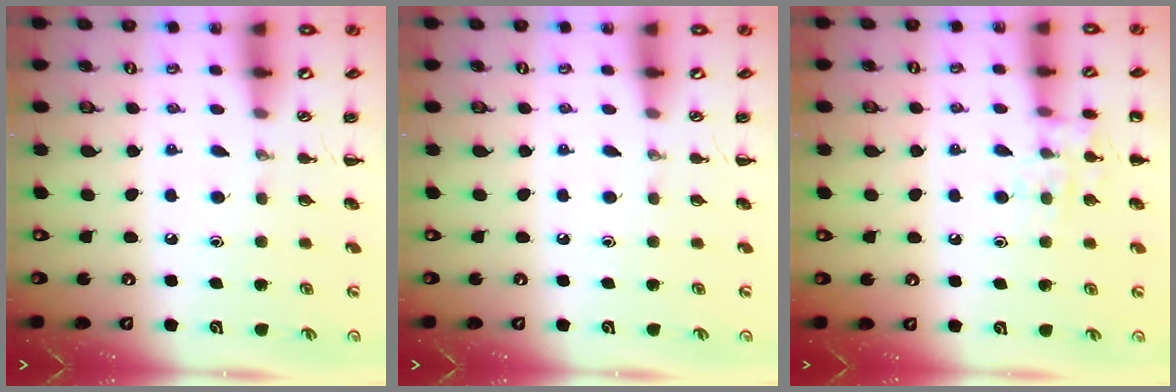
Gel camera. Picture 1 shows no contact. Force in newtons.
{"total": 0.0}
{"total": 9.2, "press": 9.1, "slide": 1.0}